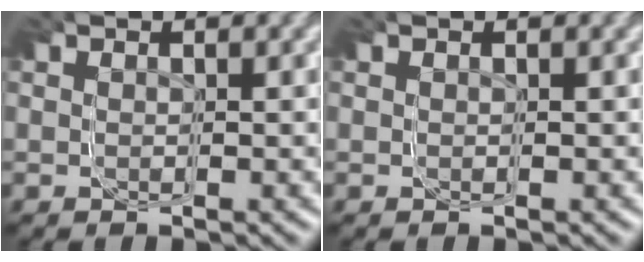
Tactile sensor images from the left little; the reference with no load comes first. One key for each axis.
{"total": 0.0}